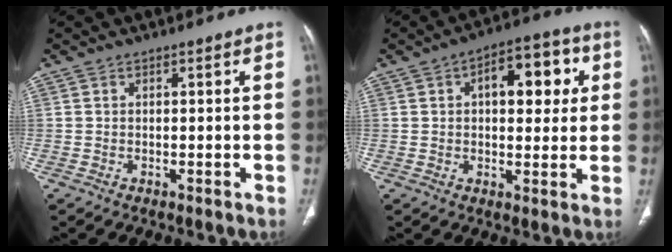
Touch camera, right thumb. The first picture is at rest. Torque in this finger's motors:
{"motor_torque": [0.28, 2.18, 1.07, -0.08, 0.05]}